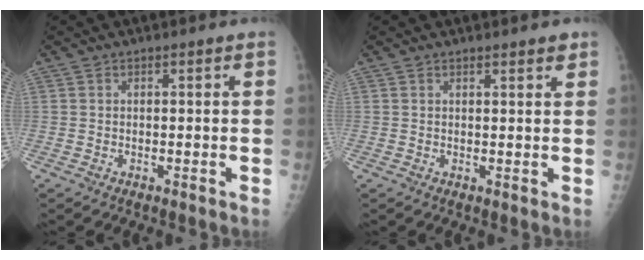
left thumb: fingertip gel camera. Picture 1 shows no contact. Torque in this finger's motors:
{"motor_torque": [-0.29, -0.21, -0.56, 0.00, 0.01]}